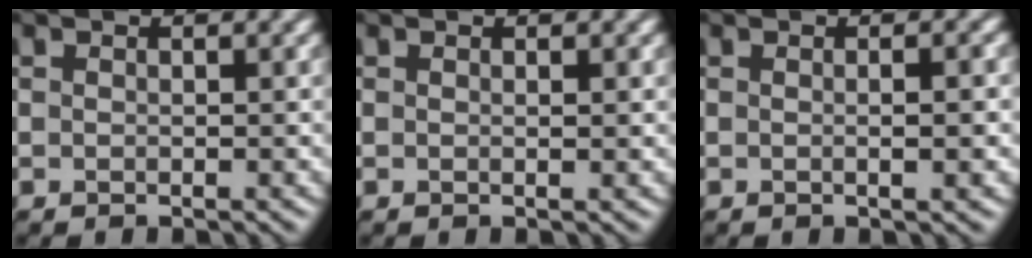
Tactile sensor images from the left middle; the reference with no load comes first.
{"total": 0.7, "force": [0.2, 0.1, 0.6], "torque": [-0.005, 0.002, 0.001]}
{"total": 2.9, "force": [0.1, 0.9, 2.7], "torque": [-0.022, 0.005, -0.009]}